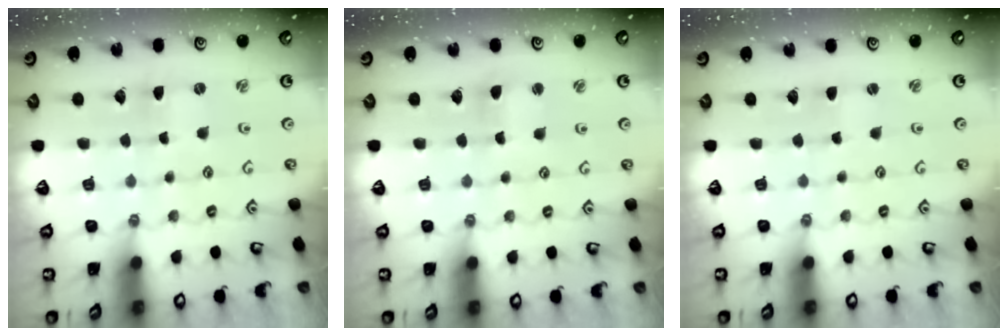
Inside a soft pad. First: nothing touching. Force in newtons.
{"total": 1.7, "press": 1.7, "slide": 0.4}
{"total": 0.9, "press": 0.9, "slide": 0.2}